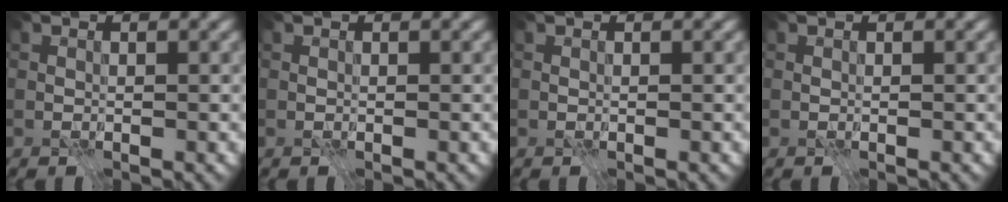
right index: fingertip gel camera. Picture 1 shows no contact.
{"total": 0.0}
{"total": 0.0}
{"total": 0.0}